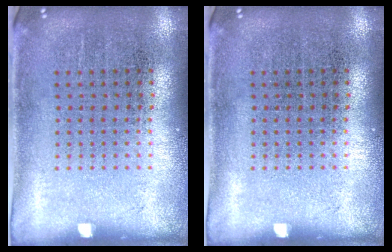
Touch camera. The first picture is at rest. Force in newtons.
{"total": 0.0}